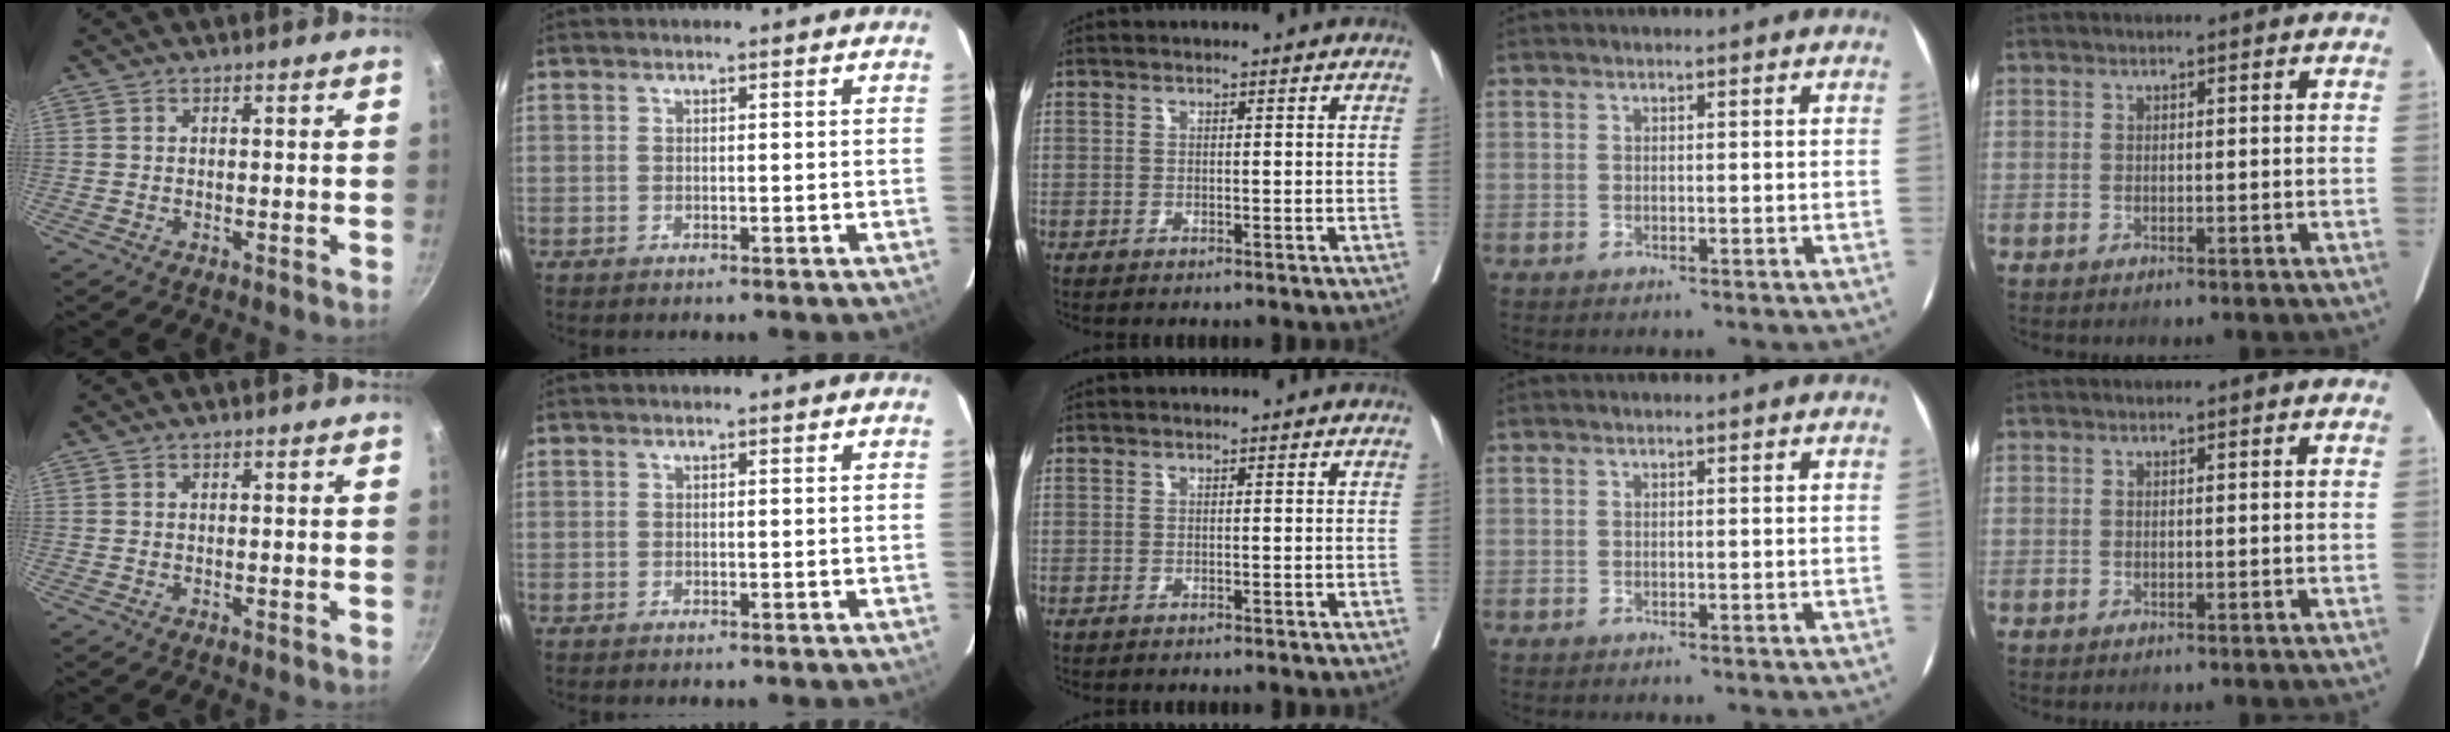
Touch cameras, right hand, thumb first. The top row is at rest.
{}